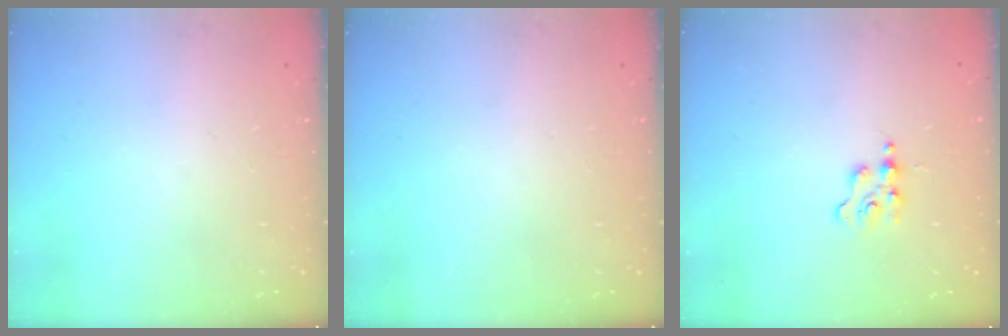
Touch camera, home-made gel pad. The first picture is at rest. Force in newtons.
{"total": 0.0}
{"total": 1.3, "press": 1.3, "slide": 0.2}